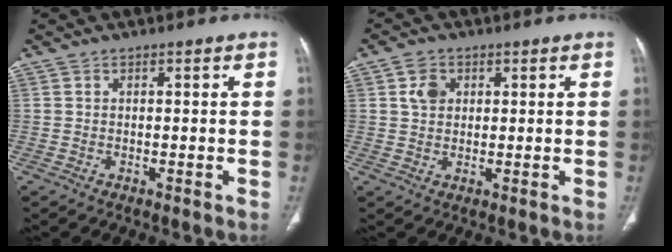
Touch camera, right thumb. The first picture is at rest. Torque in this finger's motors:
{"motor_torque": [0.76, 0.71, 0.60, 0.42, 0.06]}